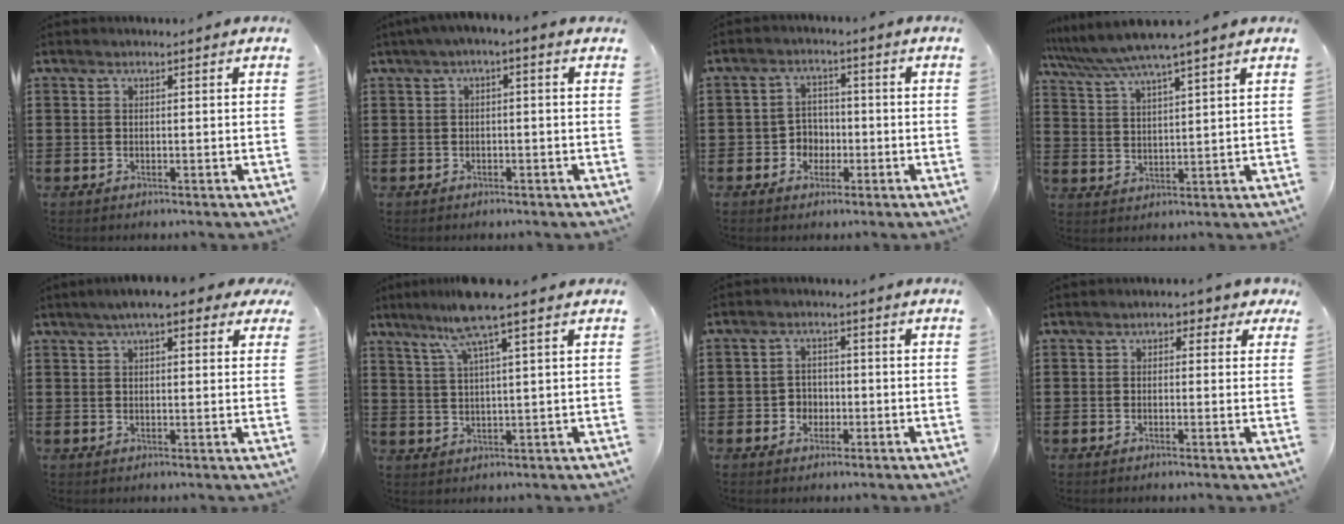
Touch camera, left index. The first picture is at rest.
{"total": 1.7, "force": [-1.0, 0.3, 1.3], "torque": [-0.028, -0.002, -0.024]}
{"total": 3.7, "force": [-1.5, 3.2, 1.1], "torque": [-0.032, 0.008, -0.032]}
{"total": 5.4, "force": [4.7, -0.3, 2.7], "torque": [-0.066, -0.022, 0.081]}
{"total": 5.5, "force": [3.6, 1.1, 4.0], "torque": [-0.078, 0.005, 0.061]}
{"total": 7.8, "force": [4.8, 0.2, 6.2], "torque": [-0.132, 0.003, 0.082]}
{"total": 2.7, "force": [-0.9, 2.4, 0.9], "torque": [-0.024, 0.004, -0.021]}
{"total": 1.9, "force": [0.5, 1.3, 1.2], "torque": [-0.022, 0.005, 0.004]}